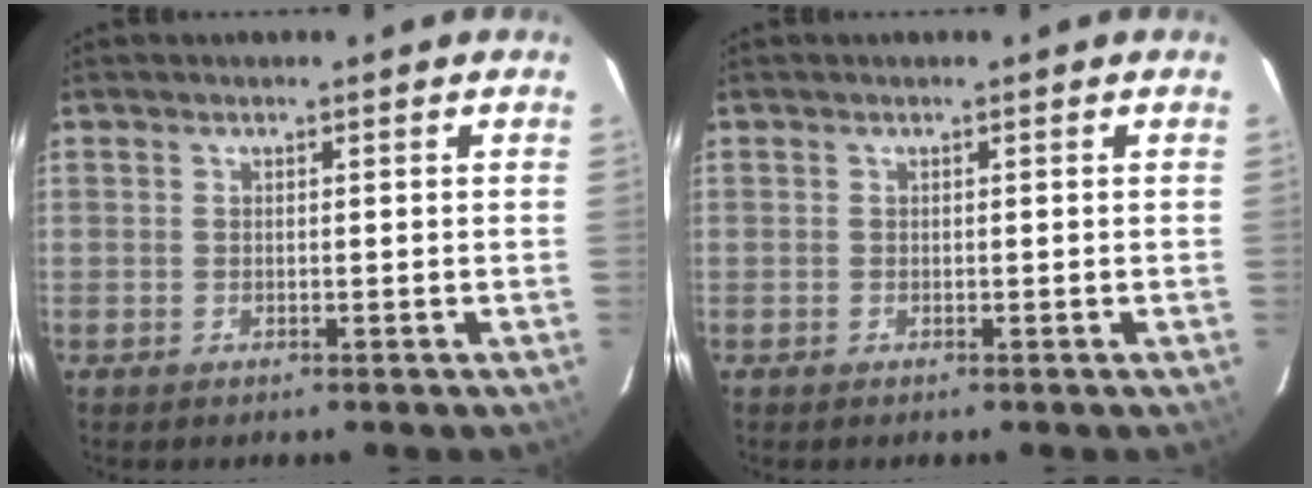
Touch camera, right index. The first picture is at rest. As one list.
[{"total": 0.0}]